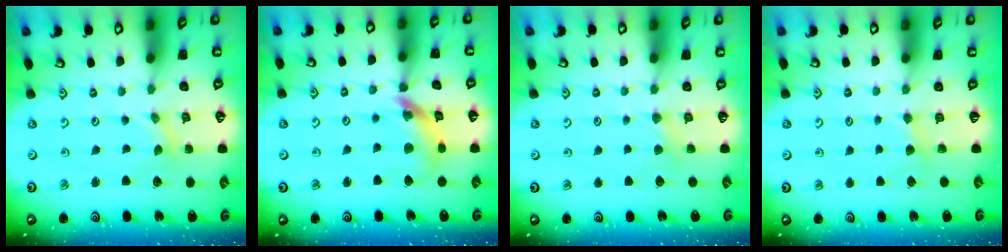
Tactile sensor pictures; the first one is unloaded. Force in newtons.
{"total": 12.1, "press": 12.0, "slide": 1.4}
{"total": 2.8, "press": 2.8, "slide": 0.6}
{"total": 2.9, "press": 2.9, "slide": 0.5}